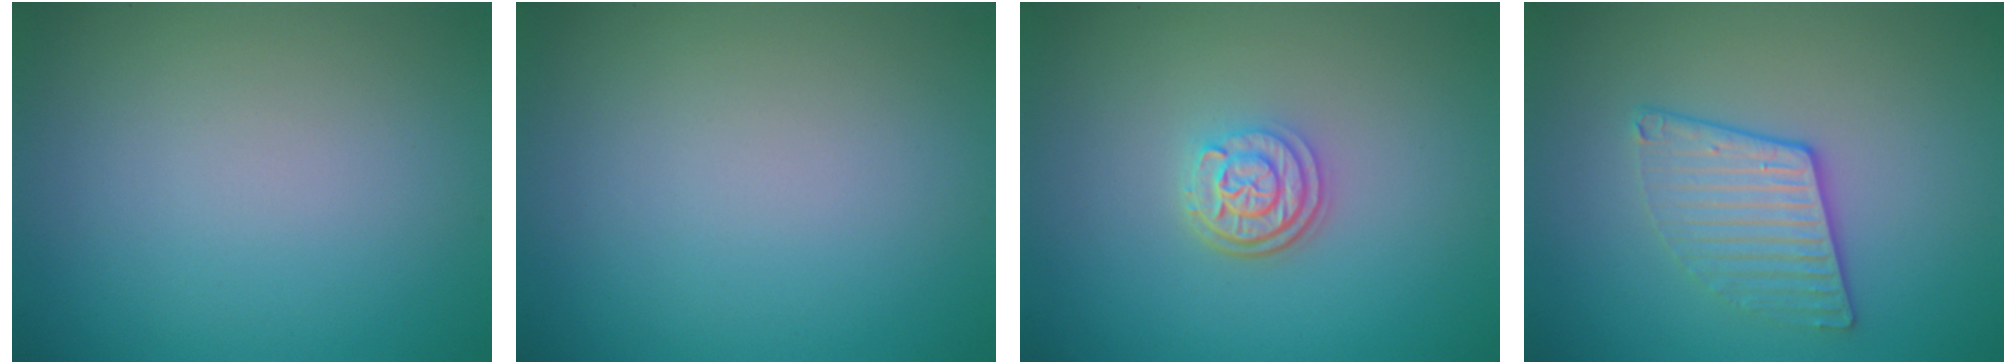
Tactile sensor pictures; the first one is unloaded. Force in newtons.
{"total": 0.0}
{"total": 2.9, "press": 2.4, "slide": 1.7}
{"total": 3.2, "press": 2.8, "slide": 1.6}